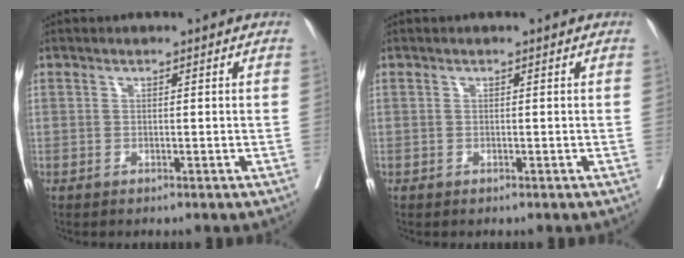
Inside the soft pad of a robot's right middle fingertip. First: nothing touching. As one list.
[{"total": 0.0}]